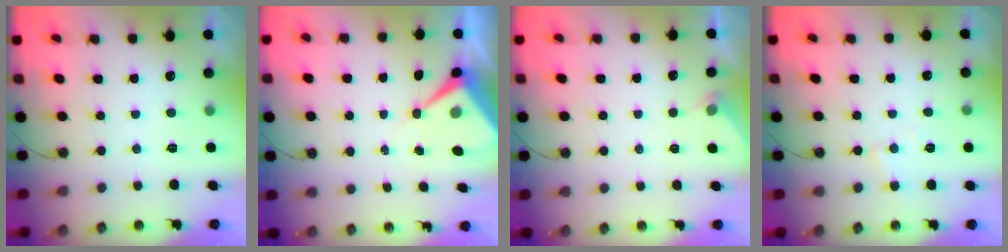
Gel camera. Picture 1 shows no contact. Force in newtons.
{"total": 7.3, "press": 7.3, "slide": 0.7}
{"total": 2.7, "press": 2.7, "slide": 0.4}
{"total": 6.2, "press": 6.1, "slide": 0.8}